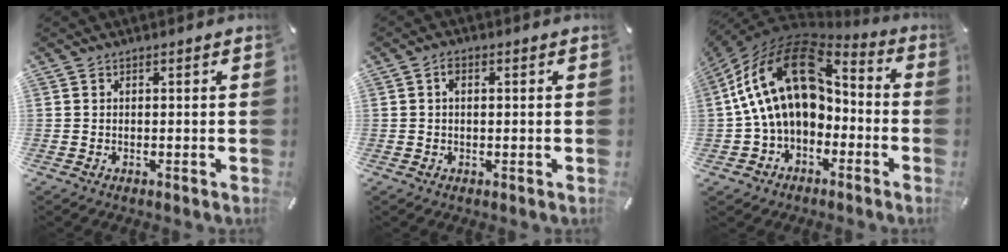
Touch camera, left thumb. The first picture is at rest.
{"total": 1.8, "force": [0.4, 0.9, 1.4], "torque": [-0.031, 0.006, 0.005]}
{"total": 21.9, "force": [2.8, 15.0, 15.7], "torque": [-0.302, -0.006, 0.049]}